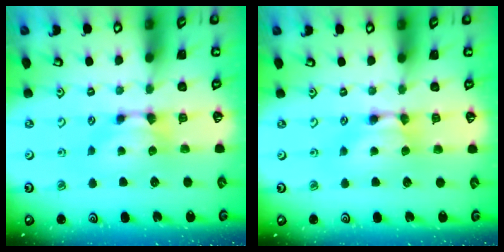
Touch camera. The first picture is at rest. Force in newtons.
{"total": 1.2, "press": 1.2, "slide": 0.2}